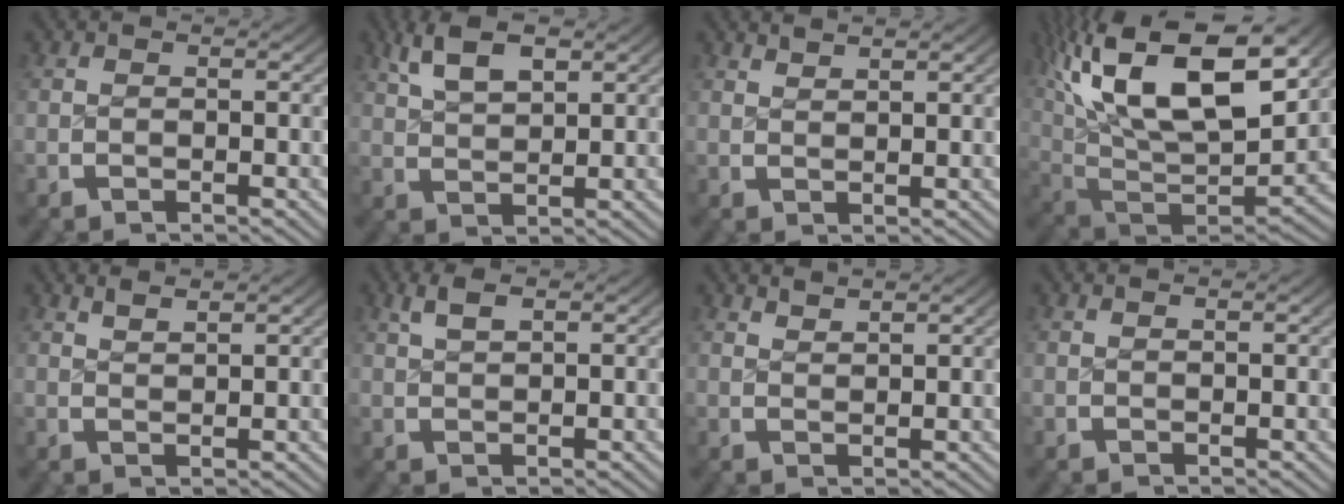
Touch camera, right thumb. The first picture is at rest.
{"total": 4.5, "force": [3.2, 1.4, 2.8], "torque": [-0.049, 0.009, 0.063]}
{"total": 1.8, "force": [1.8, -0.1, 0.3], "torque": [0.000, 0.002, 0.039]}
{"total": 17.3, "force": [3.3, 10.4, 13.5], "torque": [-0.291, -0.040, 0.067]}
{"total": 2.3, "force": [2.1, 0.0, 0.7], "torque": [-0.008, 0.004, 0.044]}
{"total": 1.9, "force": [1.6, 0.3, 1.0], "torque": [-0.019, 0.007, 0.035]}
{"total": 2.1, "force": [2.1, 0.0, 0.3], "torque": [-0.002, 0.002, 0.044]}
{"total": 0.6, "force": [0.5, -0.2, 0.2], "torque": [-0.003, -0.001, 0.013]}